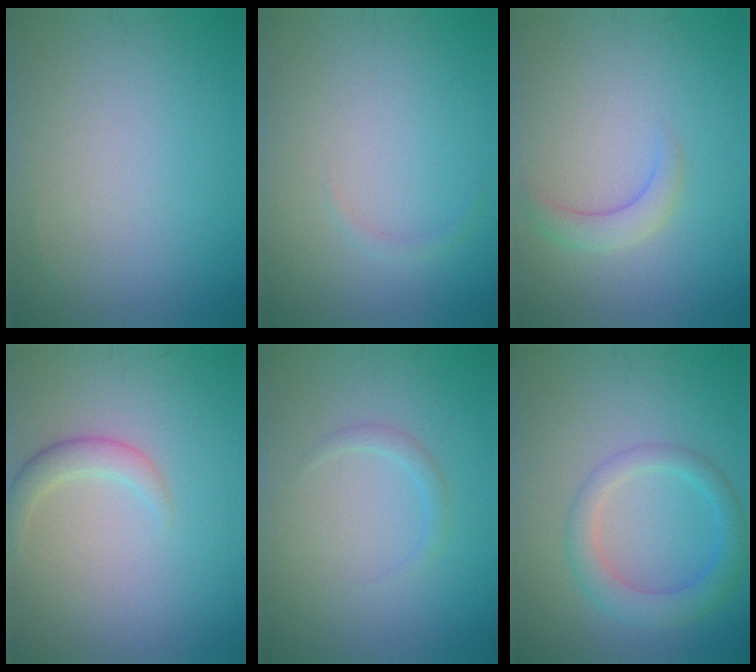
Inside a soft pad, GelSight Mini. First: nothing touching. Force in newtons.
{"total": 0.6, "press": 0.6, "slide": 0.0}
{"total": 2.1, "press": 2.0, "slide": 0.3}
{"total": 2.0, "press": 2.0, "slide": 0.1}
{"total": 1.1, "press": 1.1, "slide": 0.1}
{"total": 3.6, "press": 3.6, "slide": 0.0}